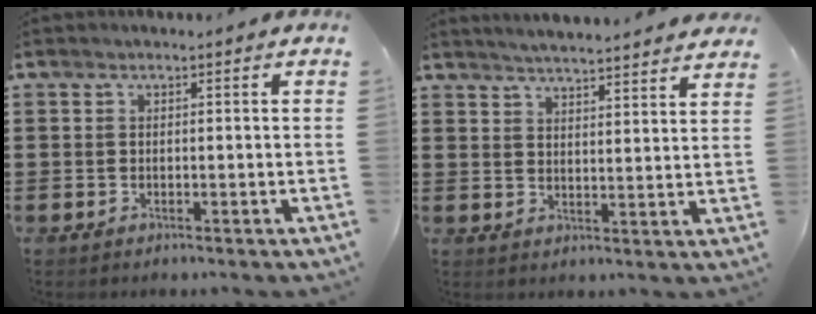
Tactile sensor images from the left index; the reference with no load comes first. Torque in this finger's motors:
{"motor_torque": [2.14, 0.00, 0.47, 0.08]}